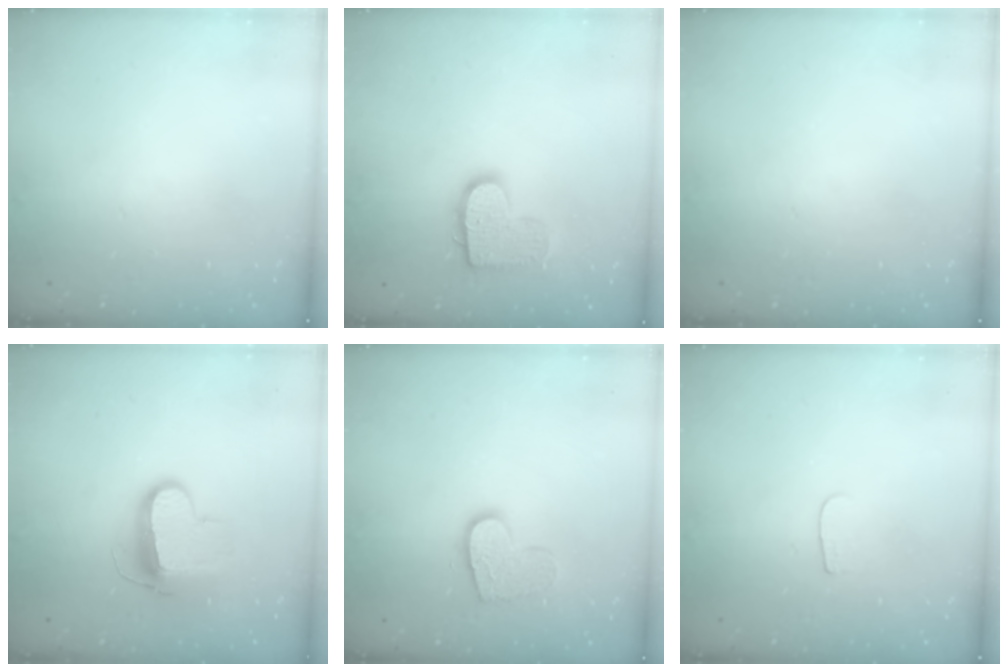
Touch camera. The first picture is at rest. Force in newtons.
{"total": 12.0, "press": 11.9, "slide": 0.6}
{"total": 0.0}
{"total": 11.3, "press": 11.3, "slide": 1.1}
{"total": 11.7, "press": 11.7, "slide": 0.8}
{"total": 4.3, "press": 4.3, "slide": 0.5}